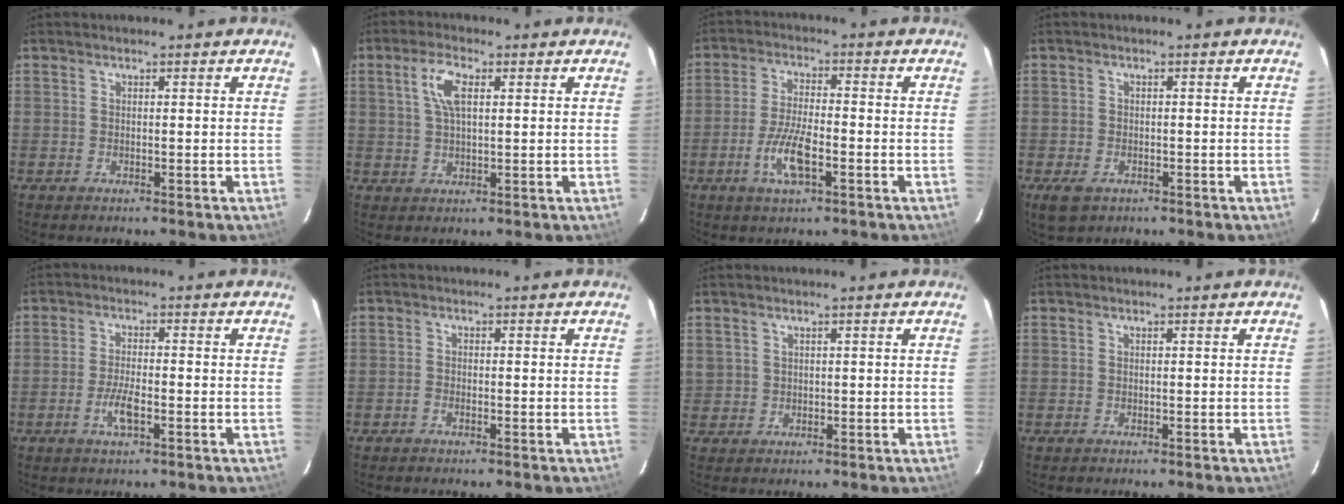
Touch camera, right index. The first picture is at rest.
{"total": 5.4, "force": [1.7, 2.2, 4.7], "torque": [-0.092, 0.010, 0.034]}
{"total": 7.8, "force": [-3.2, 2.1, 6.8], "torque": [-0.143, -0.004, -0.062]}
{"total": 4.2, "force": [-2.3, 2.6, 2.3], "torque": [-0.050, -0.009, -0.036]}
{"total": 4.4, "force": [-1.8, 1.1, 3.9], "torque": [-0.081, -0.004, -0.035]}
{"total": 0.8, "force": [-0.6, 0.2, 0.5], "torque": [-0.013, 0.001, -0.014]}
{"total": 1.9, "force": [1.0, 1.6, 0.2], "torque": [0.004, 0.007, 0.022]}
{"total": 0.0}